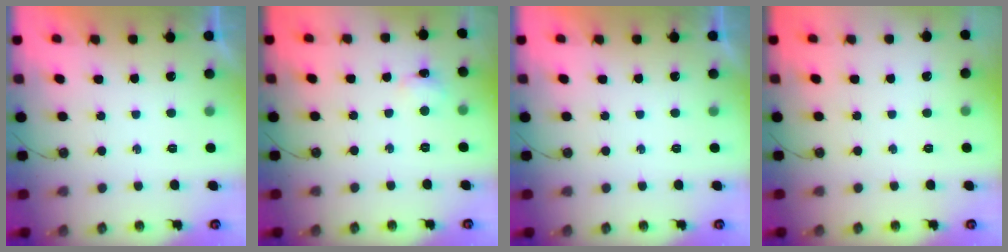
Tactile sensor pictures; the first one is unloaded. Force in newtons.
{"total": 3.2, "press": 3.2, "slide": 0.6}
{"total": 0.0}
{"total": 0.0}